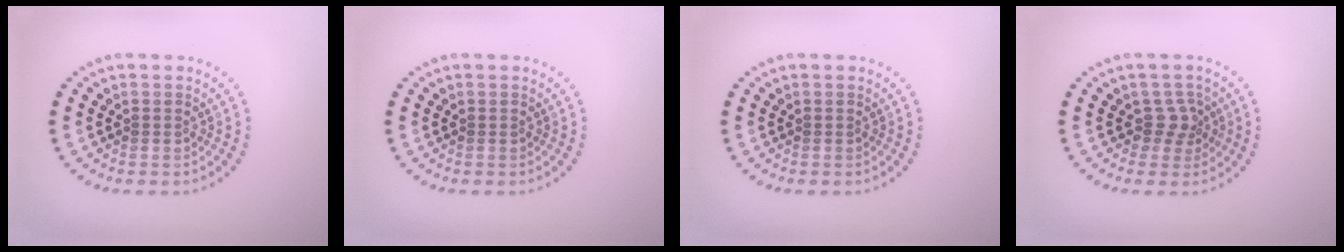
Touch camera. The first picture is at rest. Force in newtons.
{"total": 0.0}
{"total": 0.0}
{"total": 1.9, "press": 1.4, "slide": 1.4}